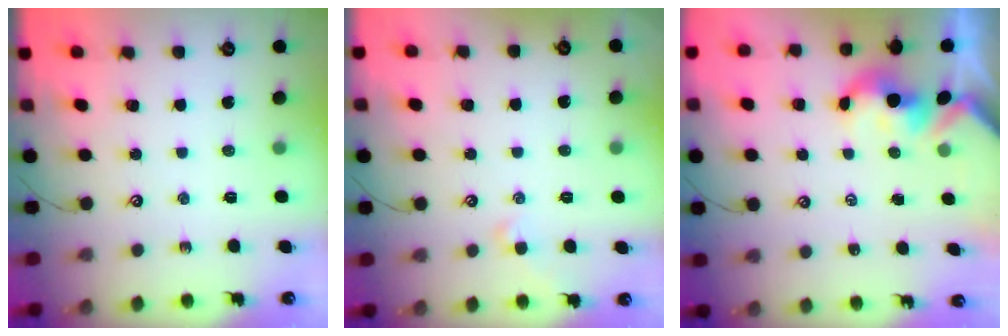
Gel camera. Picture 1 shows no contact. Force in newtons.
{"total": 0.7, "press": 0.5, "slide": 0.5}
{"total": 2.5, "press": 2.5, "slide": 0.2}